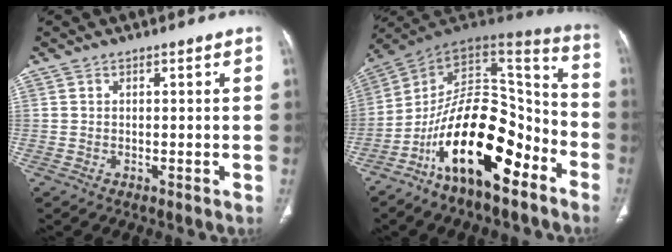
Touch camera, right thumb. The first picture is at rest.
{"total": 23.3, "force": [-11.8, 10.0, 17.3], "torque": [-0.281, 0.090, -0.200]}